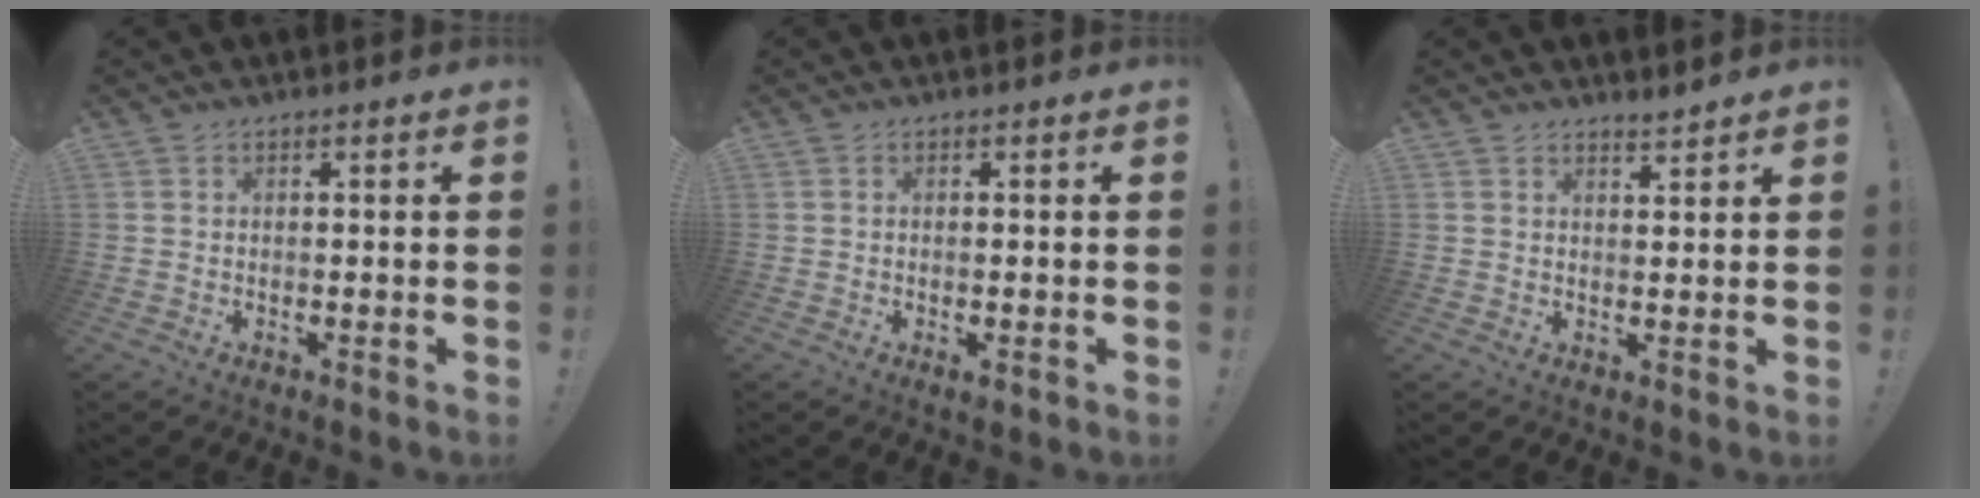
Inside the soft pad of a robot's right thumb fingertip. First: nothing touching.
{"total": 1.2, "force": [0.4, 0.3, 1.1], "torque": [-0.009, -0.004, 0.006]}
{"total": 2.4, "force": [2.3, 0.4, 0.6], "torque": [0.000, -0.018, 0.040]}